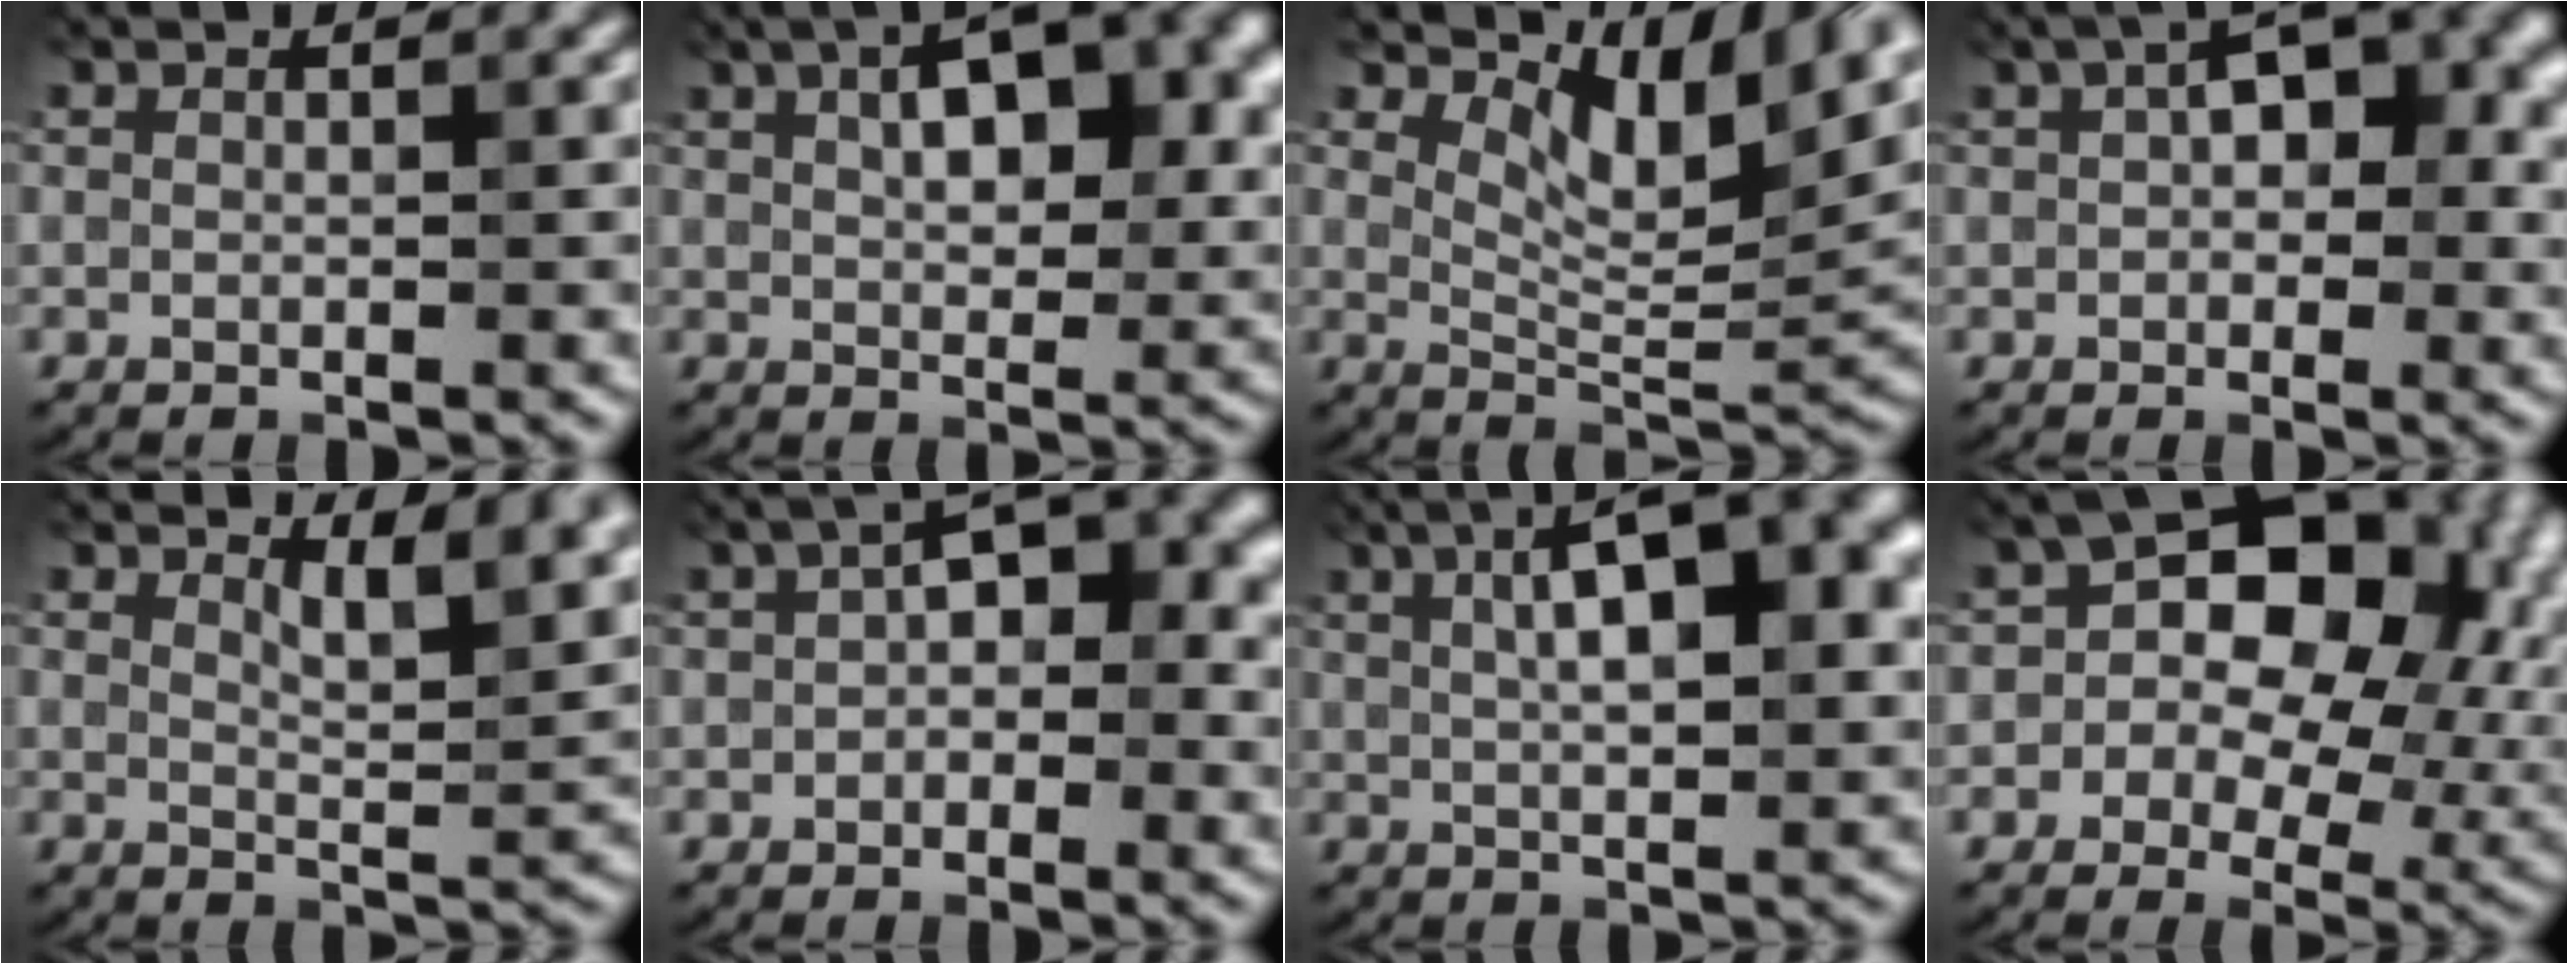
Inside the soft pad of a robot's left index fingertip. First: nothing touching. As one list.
[{"total": 6.7, "force": [1.7, 3.2, 5.7], "torque": [-0.078, 0.022, 0.044]}, {"total": 8.0, "force": [4.3, 3.5, 5.8], "torque": [-0.097, 0.002, 0.102]}, {"total": 5.7, "force": [0.9, 3.2, 4.6], "torque": [-0.061, 0.024, 0.027]}, {"total": 3.7, "force": [2.9, 0.5, 2.3], "torque": [-0.041, 0.003, 0.071]}, {"total": 5.4, "force": [0.4, 2.8, 4.5], "torque": [-0.069, 0.022, 0.024]}, {"total": 10.0, "force": [2.8, 3.2, 9.0], "torque": [-0.123, 0.027, 0.058]}, {"total": 11.9, "force": [0.8, 8.3, 8.6], "torque": [-0.081, 0.025, 0.029]}]